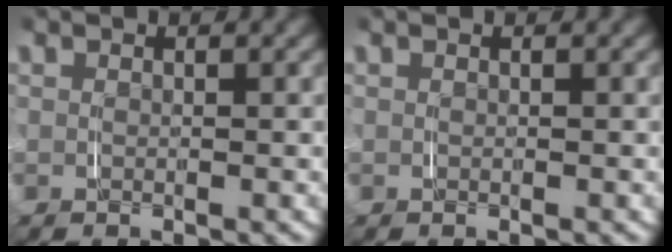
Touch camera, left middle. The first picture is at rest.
{"total": 0.0}